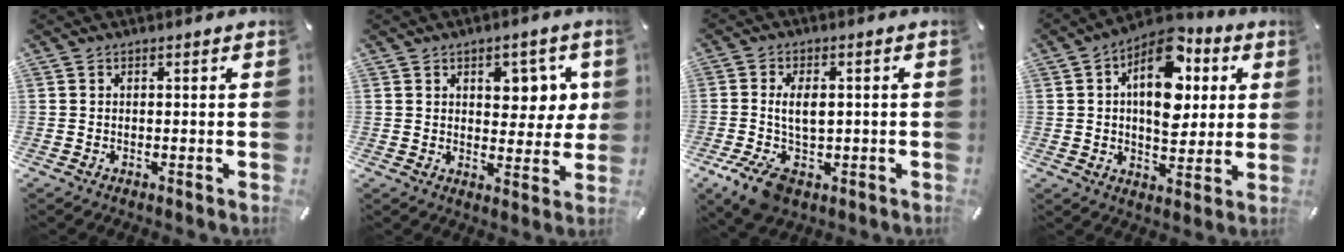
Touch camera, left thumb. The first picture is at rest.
{"total": 6.8, "force": [2.7, 4.5, 4.3], "torque": [-0.043, -0.007, 0.035]}
{"total": 10.5, "force": [-0.9, 6.7, 8.0], "torque": [-0.137, 0.000, -0.013]}
{"total": 16.1, "force": [5.3, 10.0, 11.5], "torque": [-0.171, -0.023, 0.093]}